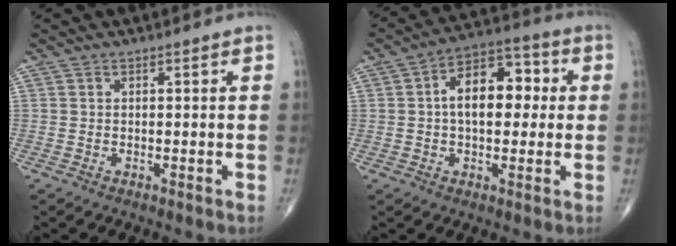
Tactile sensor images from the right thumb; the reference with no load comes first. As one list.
[{"total": 12.5, "force": [1.4, 7.3, 10.0], "torque": [-0.133, 0.029, 0.013]}]